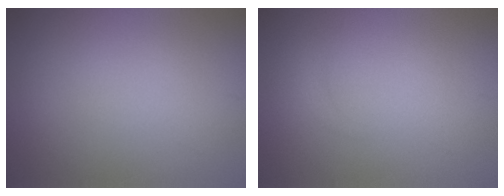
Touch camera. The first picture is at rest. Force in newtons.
{"total": 0.7, "press": 0.7, "slide": 0.1}